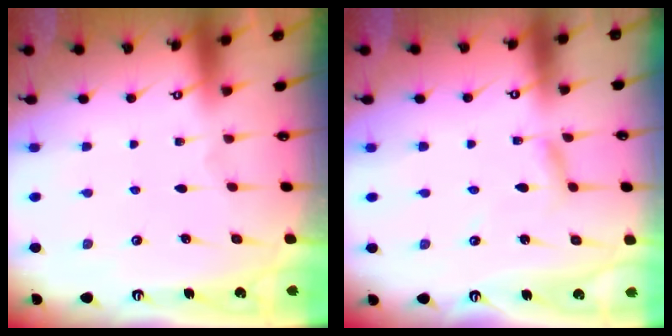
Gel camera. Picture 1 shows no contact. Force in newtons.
{"total": 4.1, "press": 4.1, "slide": 0.3}